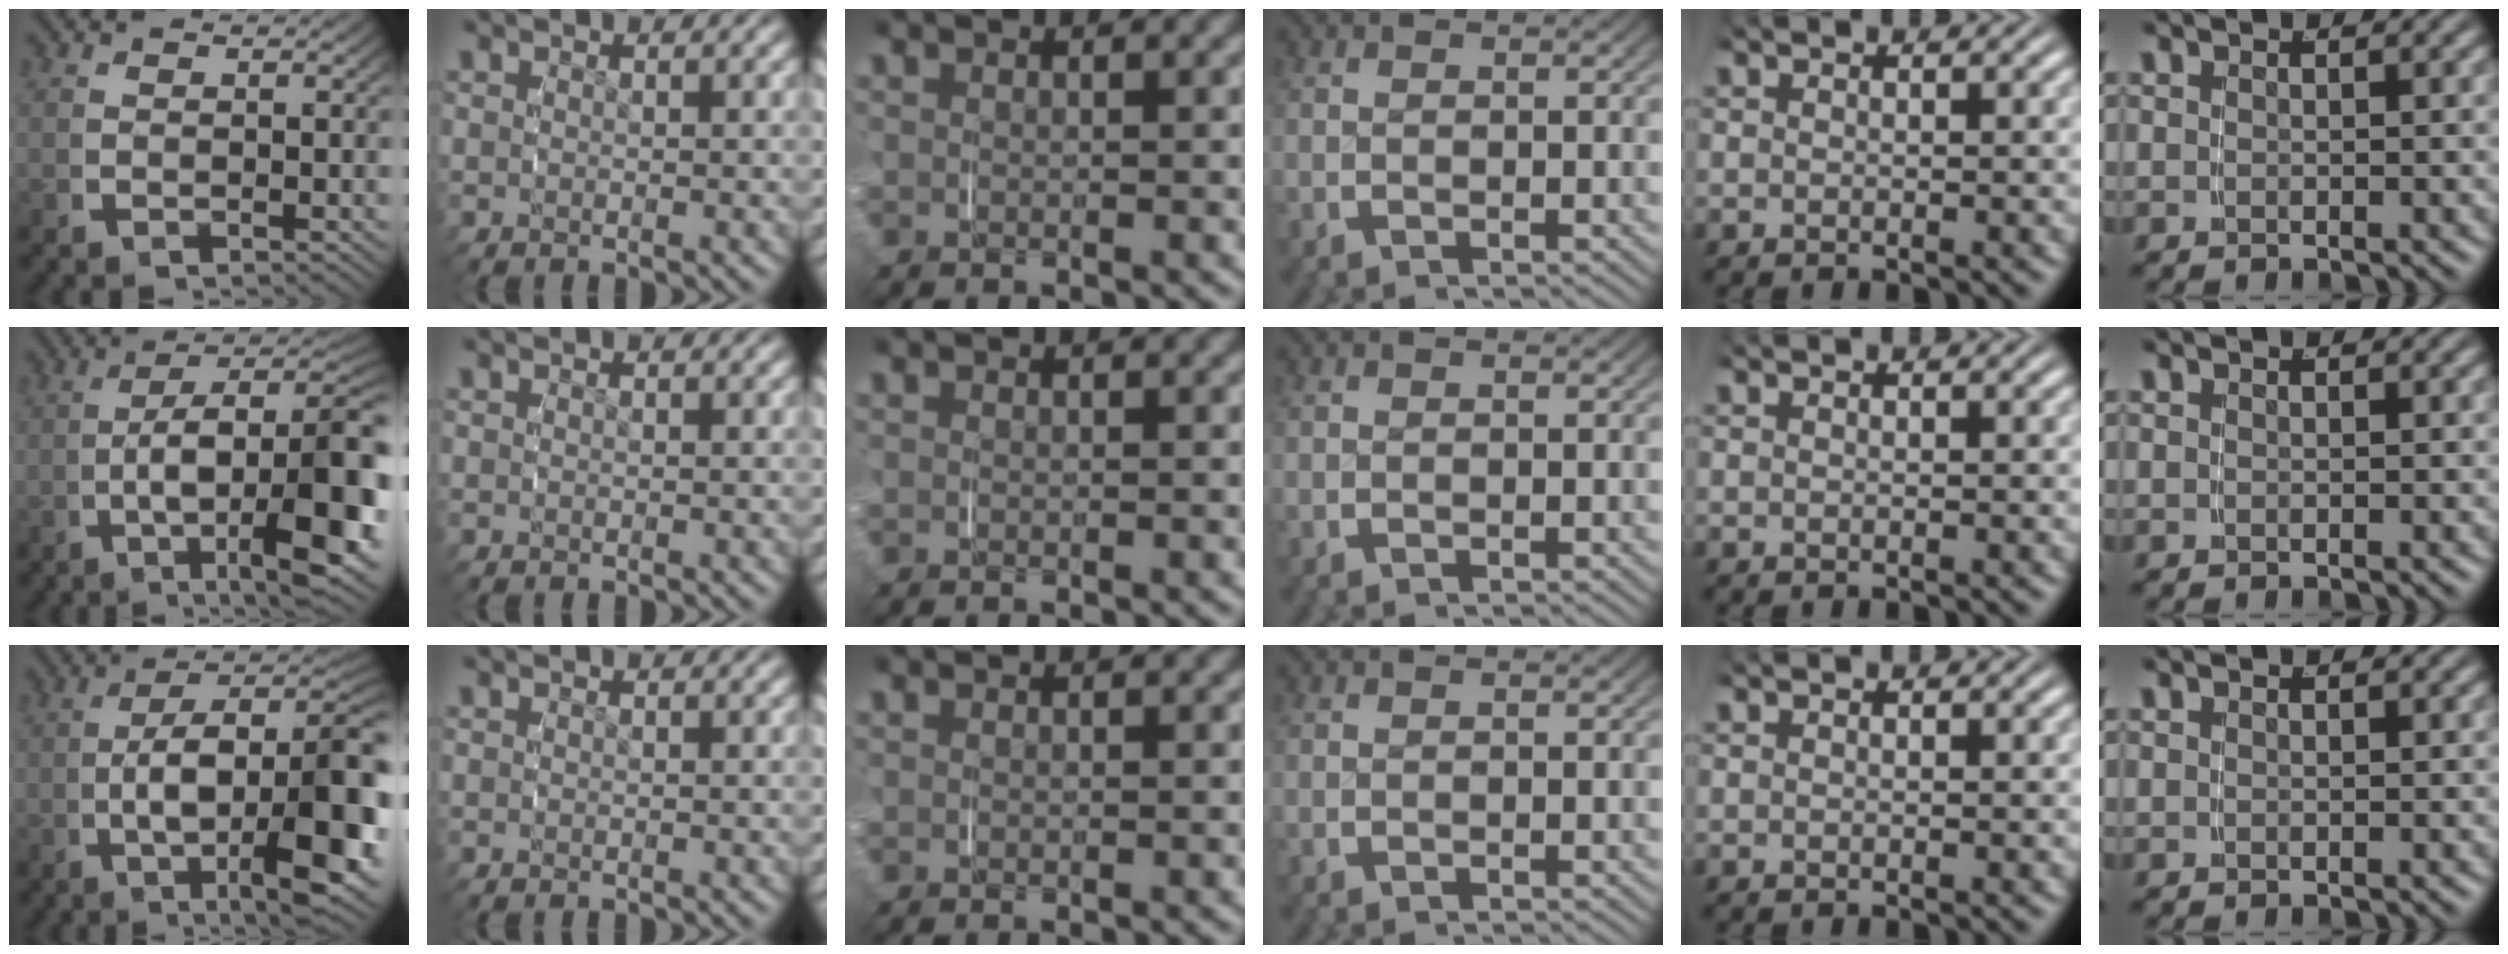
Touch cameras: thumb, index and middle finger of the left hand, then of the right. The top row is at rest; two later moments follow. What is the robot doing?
{"motion": "grasp_and_lifting", "object": "jewelry box"}